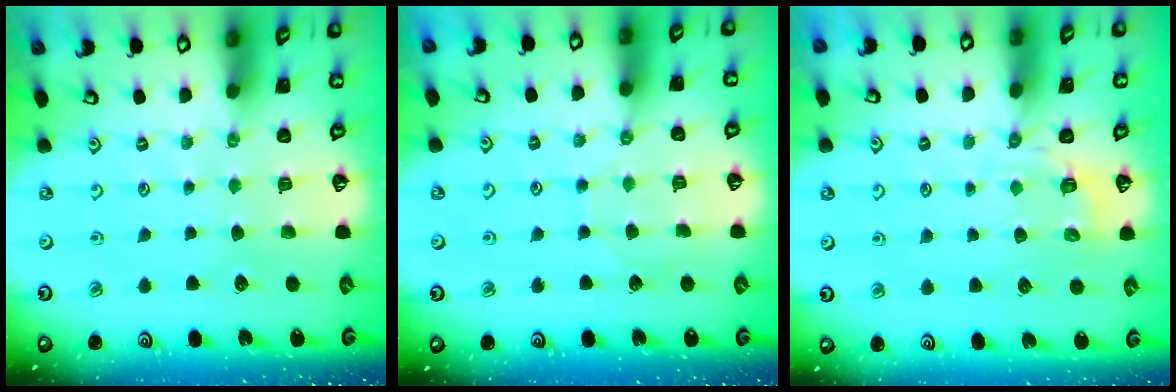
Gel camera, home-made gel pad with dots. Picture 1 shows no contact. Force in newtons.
{"total": 3.1, "press": 3.1, "slide": 0.4}
{"total": 2.8, "press": 2.2, "slide": 1.8}